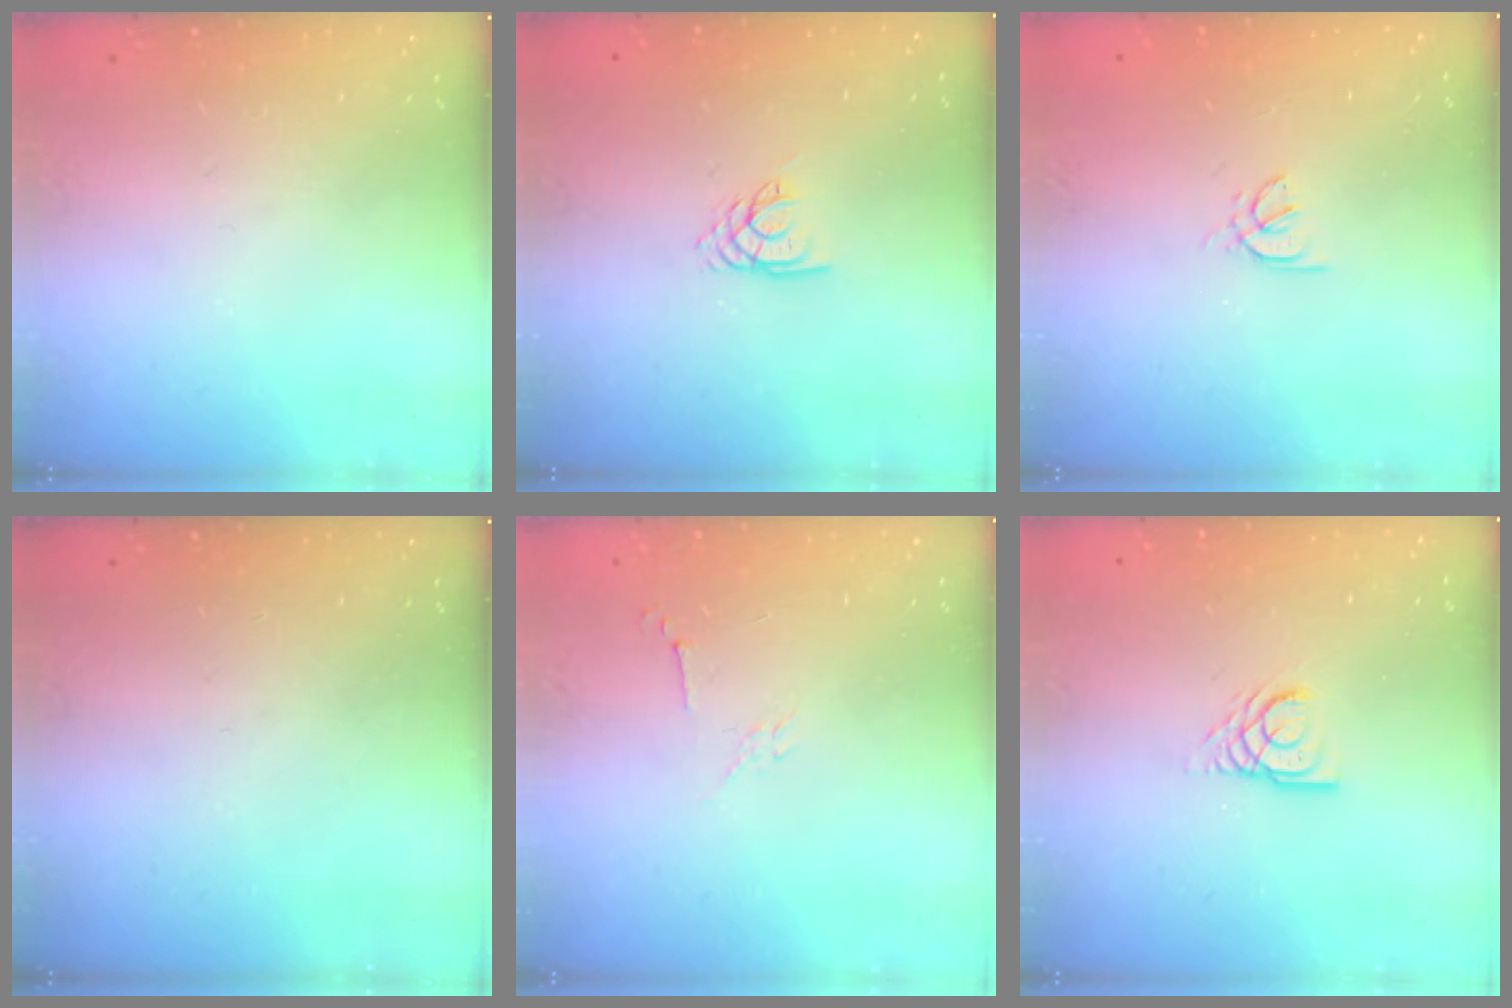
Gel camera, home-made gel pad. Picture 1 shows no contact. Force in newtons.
{"total": 2.1, "press": 2.1, "slide": 0.1}
{"total": 1.2, "press": 1.2, "slide": 0.4}
{"total": 0.0}
{"total": 3.5, "press": 3.5, "slide": 0.8}
{"total": 3.6, "press": 3.6, "slide": 0.2}